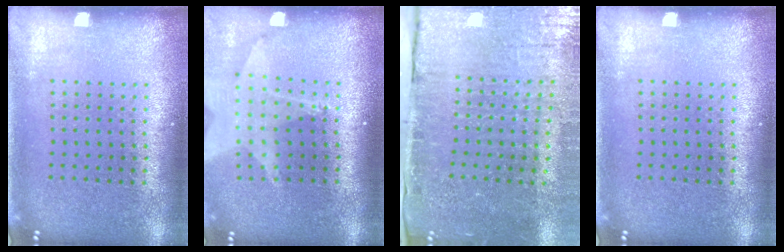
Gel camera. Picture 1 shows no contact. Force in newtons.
{"total": 1.9, "press": 1.5, "slide": 1.2}
{"total": 4.2, "press": 3.9, "slide": 1.5}
{"total": 0.0}